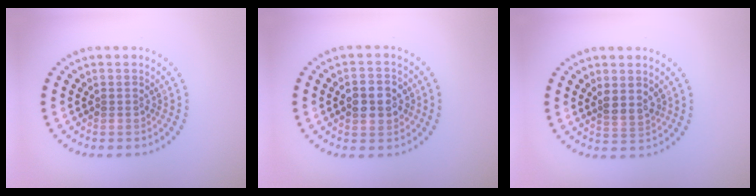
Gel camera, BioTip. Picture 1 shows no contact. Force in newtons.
{"total": 3.1, "press": 3.1, "slide": 0.3}
{"total": 1.7, "press": 1.4, "slide": 0.9}